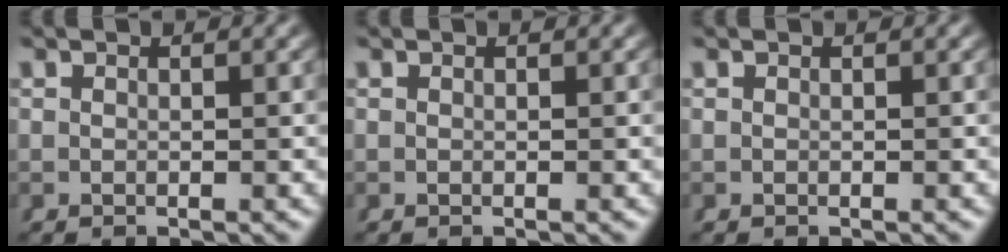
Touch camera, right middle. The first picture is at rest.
{"total": 0.0}
{"total": 0.0}